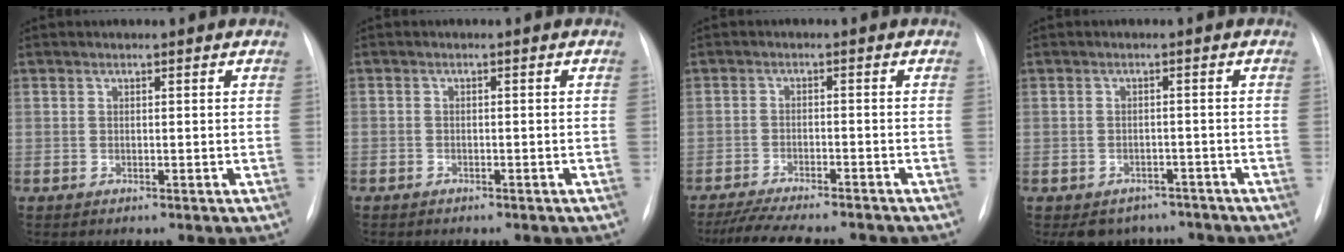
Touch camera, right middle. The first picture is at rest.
{"total": 1.7, "force": [-1.3, 0.9, 0.5], "torque": [-0.009, 0.002, -0.014]}
{"total": 12.9, "force": [-11.5, 2.0, 5.5], "torque": [-0.088, -0.010, -0.163]}
{"total": 6.4, "force": [-5.4, 3.6, 0.5], "torque": [0.009, 0.014, -0.066]}